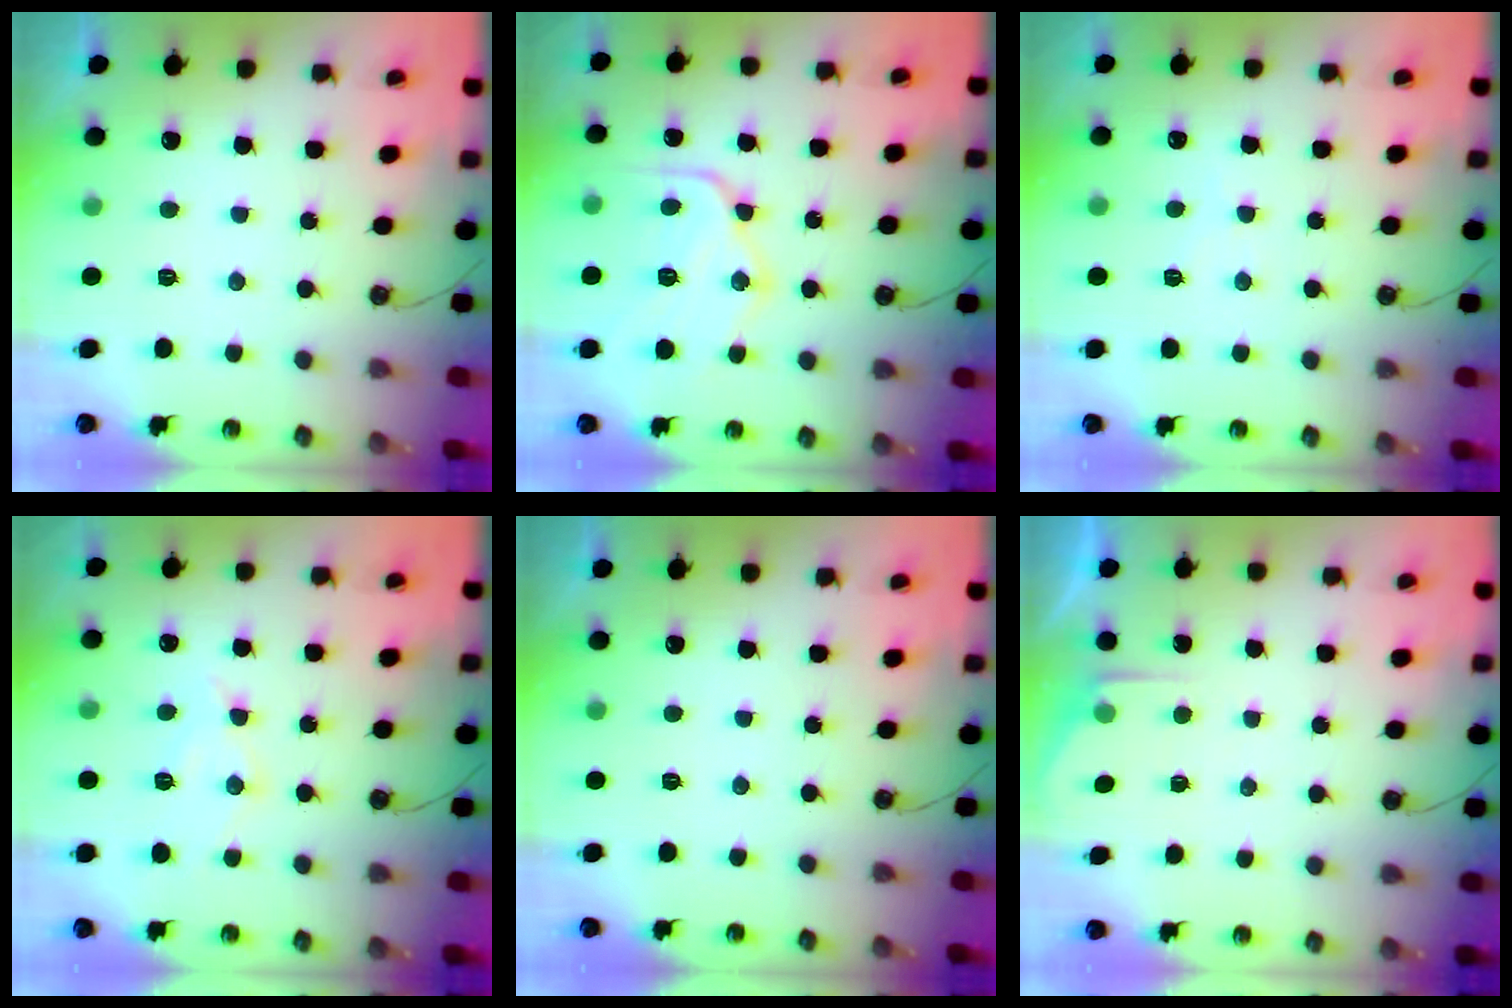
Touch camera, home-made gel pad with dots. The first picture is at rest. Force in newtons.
{"total": 18.3, "press": 18.2, "slide": 1.7}
{"total": 6.0, "press": 6.0, "slide": 0.9}
{"total": 11.0, "press": 10.9, "slide": 0.7}
{"total": 0.0}
{"total": 4.4, "press": 4.4, "slide": 0.4}